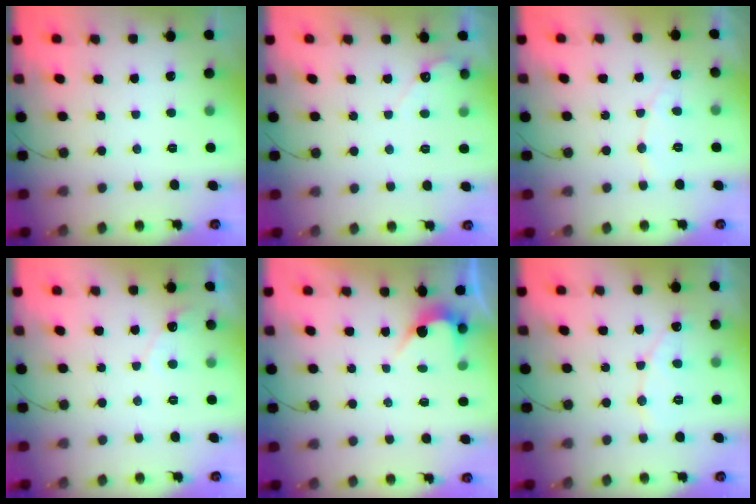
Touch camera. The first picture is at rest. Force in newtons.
{"total": 3.5, "press": 3.5, "slide": 0.3}
{"total": 5.4, "press": 5.3, "slide": 0.4}
{"total": 4.6, "press": 4.6, "slide": 0.3}
{"total": 2.5, "press": 2.5, "slide": 0.2}
{"total": 7.1, "press": 7.0, "slide": 0.4}